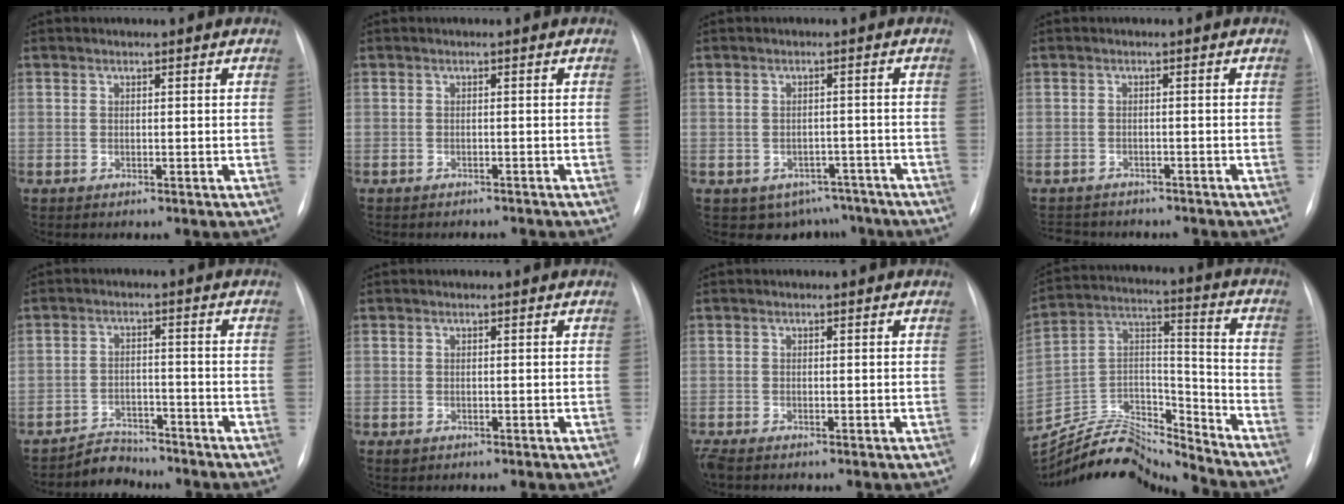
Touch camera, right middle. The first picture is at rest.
{"total": 3.9, "force": [-3.5, 1.3, 1.0], "torque": [-0.011, -0.002, -0.040]}
{"total": 6.7, "force": [-5.1, 4.3, 0.5], "torque": [0.015, 0.016, -0.060]}
{"total": 9.0, "force": [-7.8, 3.4, 2.8], "torque": [-0.057, 0.001, -0.098]}
{"total": 4.3, "force": [-4.0, 1.3, -0.8], "torque": [0.010, 0.000, -0.067]}
{"total": 0.7, "force": [-0.3, 0.5, 0.2], "torque": [-0.005, 0.002, -0.002]}
{"total": 1.8, "force": [-1.4, 0.5, 0.9], "torque": [-0.024, -0.007, -0.025]}
{"total": 17.3, "force": [-17.0, 1.5, 2.9], "torque": [-0.052, 0.049, -0.297]}